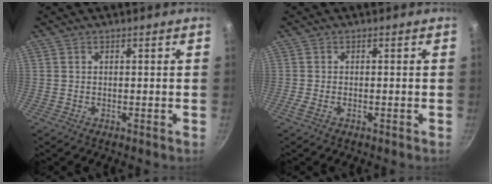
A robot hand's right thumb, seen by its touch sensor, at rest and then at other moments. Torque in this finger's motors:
{"motor_torque": [-0.04, -0.11, -0.29, 0.17, 0.04]}